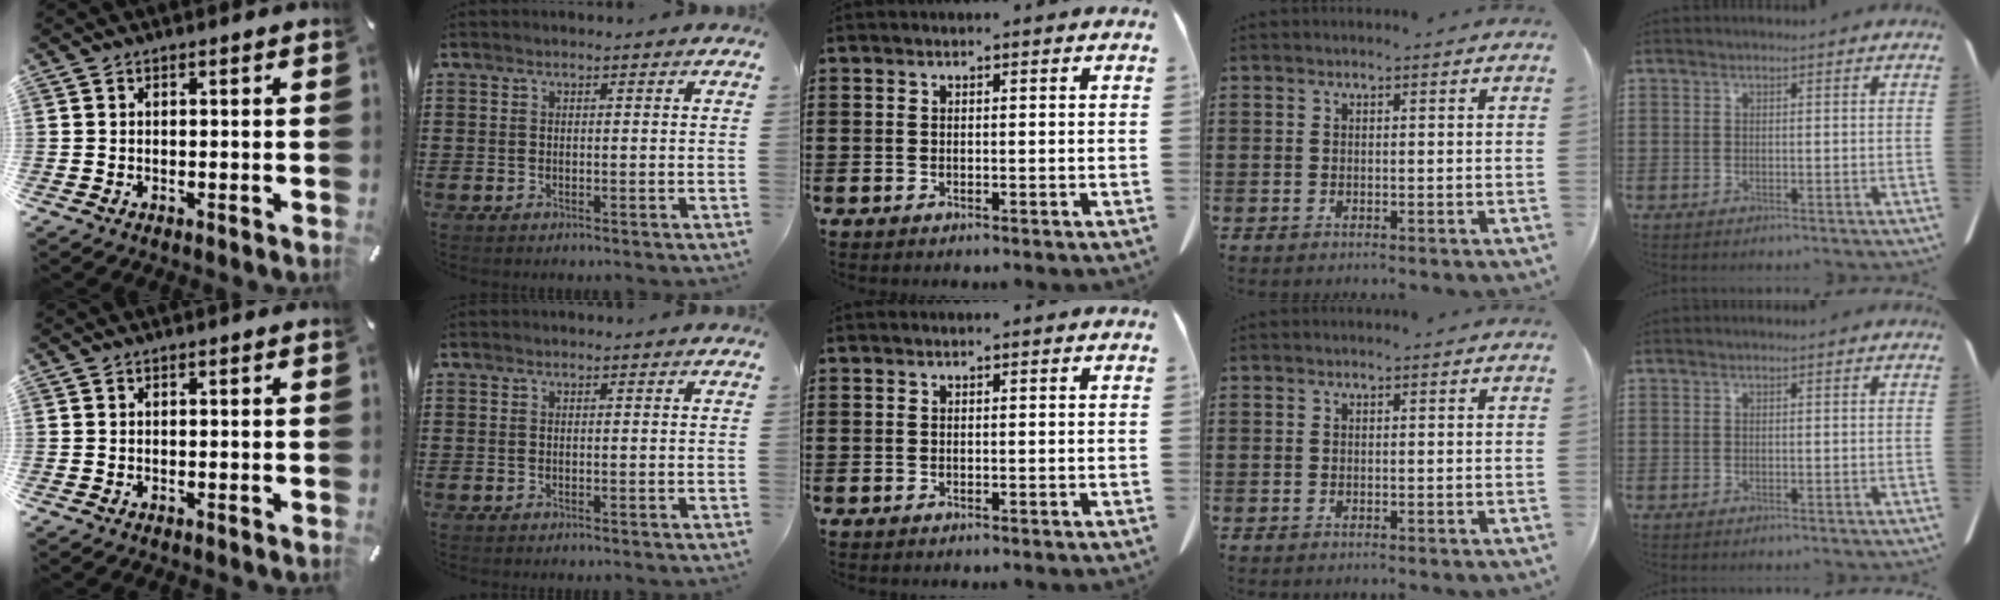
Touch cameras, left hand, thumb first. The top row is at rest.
{}